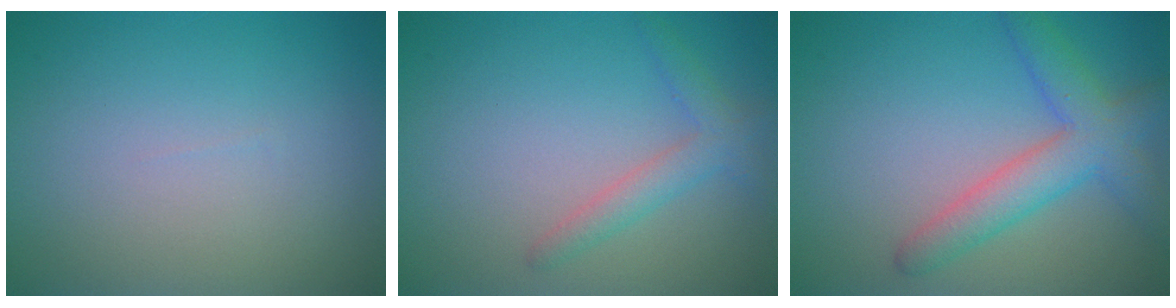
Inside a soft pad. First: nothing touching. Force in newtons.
{"total": 2.3, "press": 2.3, "slide": 0.1}
{"total": 4.8, "press": 4.8, "slide": 0.2}